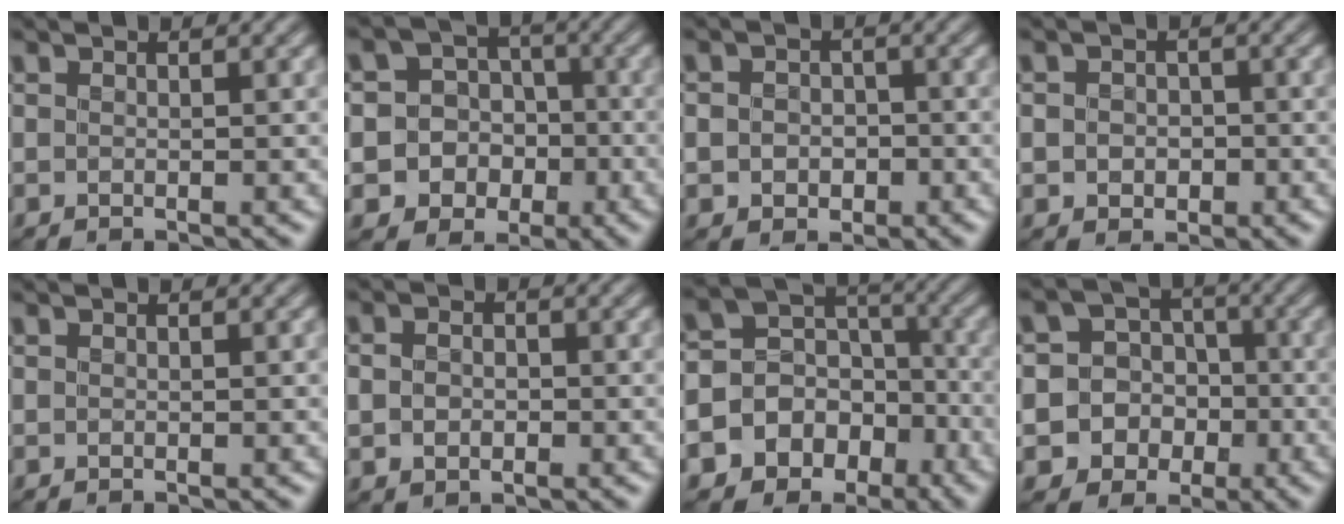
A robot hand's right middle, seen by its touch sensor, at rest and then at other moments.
{"total": 7.9, "force": [-2.7, 7.3, 1.7], "torque": [-0.024, 0.002, -0.059]}
{"total": 3.0, "force": [-0.5, 2.6, 1.4], "torque": [-0.004, -0.005, -0.014]}
{"total": 2.6, "force": [-0.4, 2.3, 1.3], "torque": [-0.008, -0.005, -0.010]}
{"total": 0.0}
{"total": 2.5, "force": [-0.2, 1.9, 1.5], "torque": [-0.028, -0.003, -0.002]}
{"total": 12.4, "force": [-6.3, 10.3, 3.0], "torque": [-0.069, -0.014, -0.112]}
{"total": 9.1, "force": [-3.1, 8.4, 1.7], "torque": [-0.036, -0.006, -0.069]}